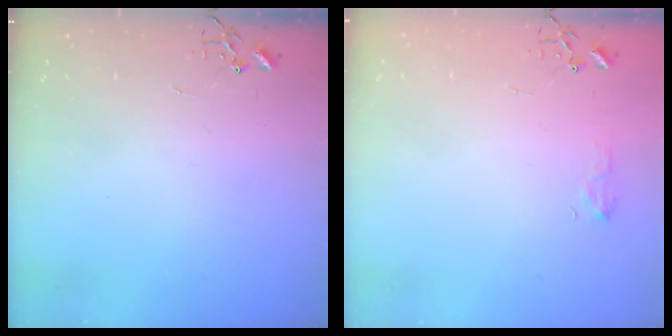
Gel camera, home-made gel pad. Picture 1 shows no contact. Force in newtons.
{"total": 6.0, "press": 6.0, "slide": 0.6}